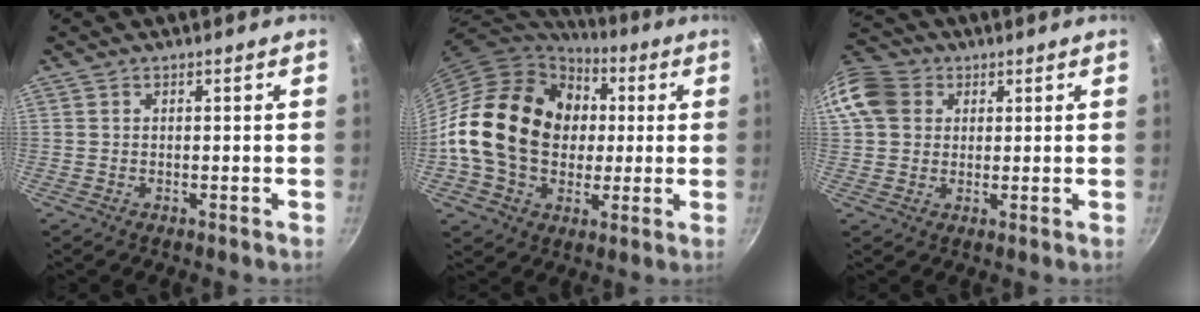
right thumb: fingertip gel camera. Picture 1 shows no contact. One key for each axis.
{"total": 23.6, "fx": 1.5, "fy": 18.2, "fz": 14.9, "tx": -0.239, "ty": 0.027, "tz": 0.025}
{"total": 11.5, "fx": 3.0, "fy": 9.8, "fz": 5.4, "tx": -0.098, "ty": 0.017, "tz": 0.043}